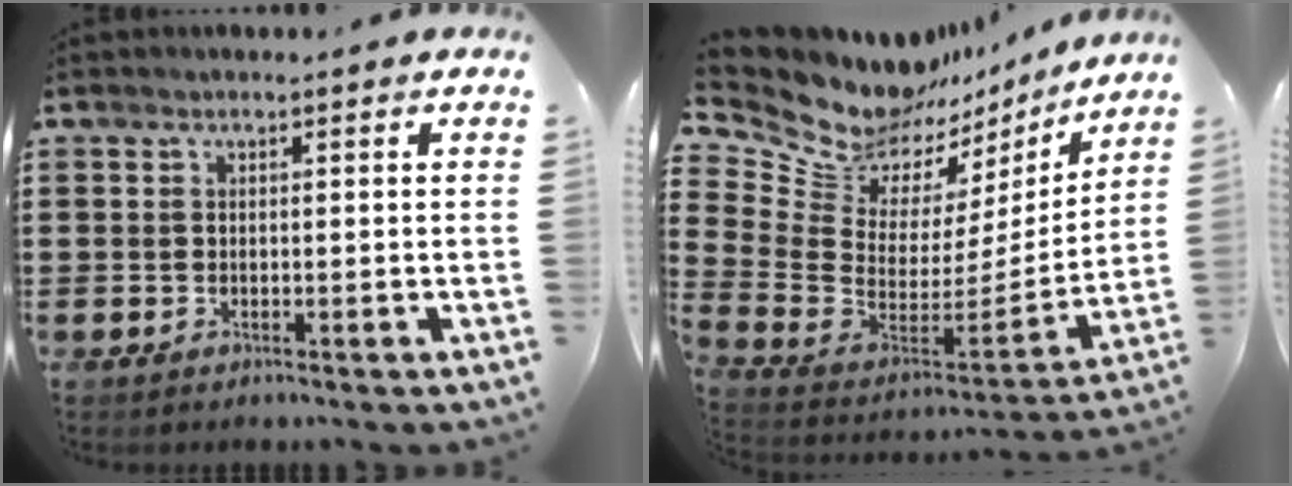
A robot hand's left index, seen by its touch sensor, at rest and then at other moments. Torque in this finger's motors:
{"motor_torque": [0.00, -0.33, 0.41, 0.01]}